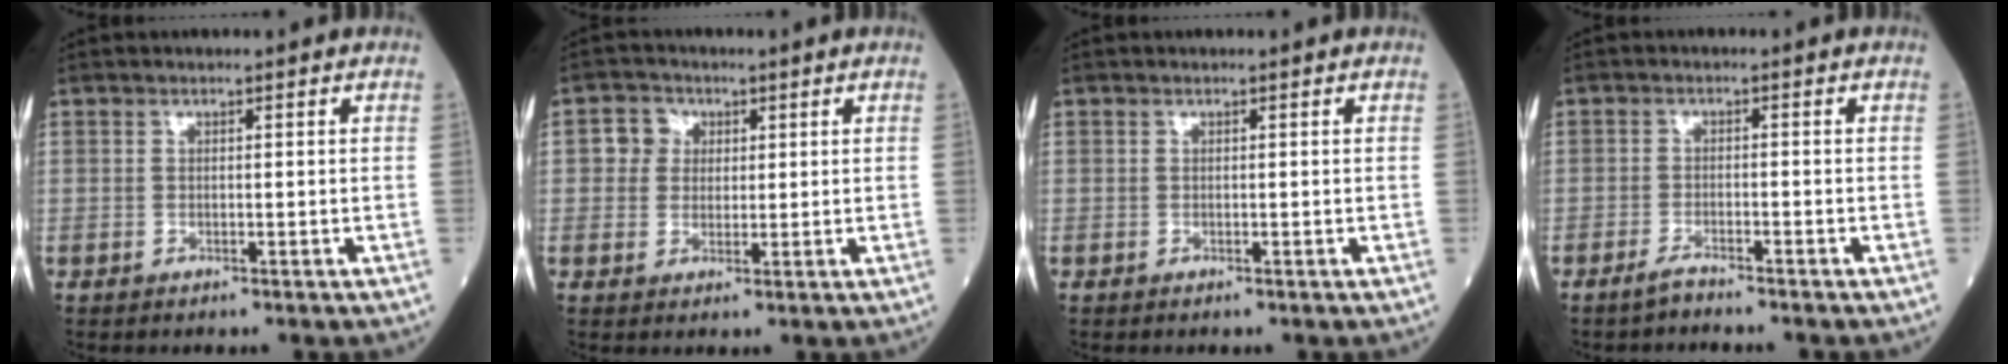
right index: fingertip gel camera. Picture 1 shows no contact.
{"total": 3.7, "force": [0.9, 3.4, 1.0], "torque": [-0.012, 0.011, 0.013]}
{"total": 0.0}
{"total": 1.7, "force": [-1.6, -0.1, 0.7], "torque": [-0.022, -0.003, -0.033]}